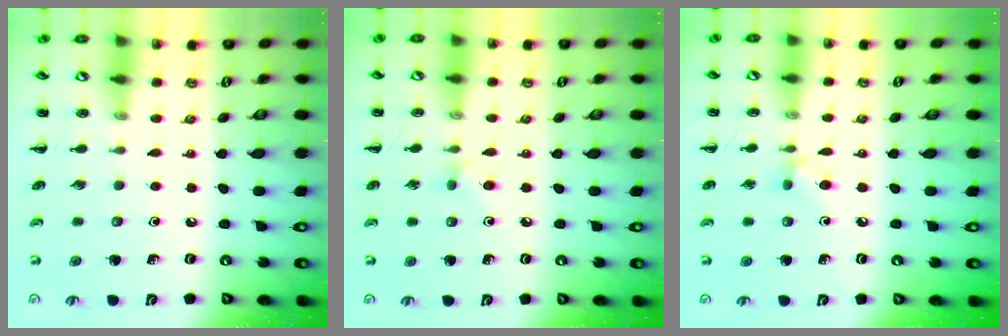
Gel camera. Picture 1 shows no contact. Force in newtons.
{"total": 4.8, "press": 4.4, "slide": 1.7}
{"total": 6.1, "press": 5.8, "slide": 2.0}